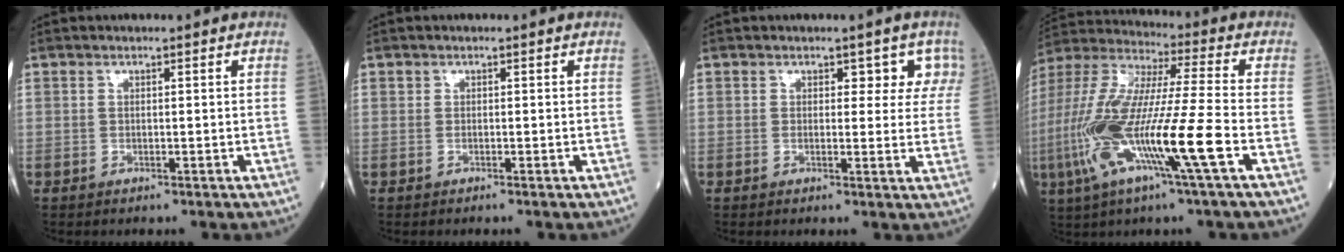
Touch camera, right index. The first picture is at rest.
{"total": 0.0}
{"total": 3.8, "force": [2.1, 2.4, 2.1], "torque": [0.000, 0.003, 0.016]}
{"total": 19.3, "force": [-6.0, 0.4, 18.3], "torque": [-0.391, -0.024, -0.121]}